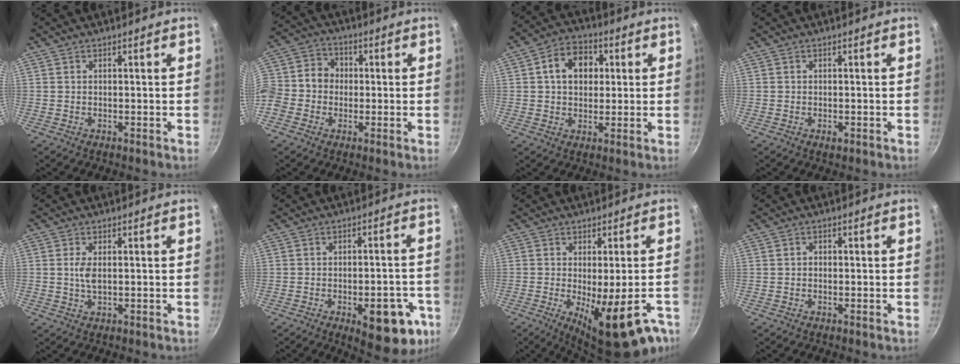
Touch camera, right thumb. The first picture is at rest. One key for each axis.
{"total": 12.3, "fx": -1.3, "fy": 10.9, "fz": 5.7, "tx": -0.103, "ty": 0.038, "tz": -0.041}
{"total": 9.8, "fx": 2.1, "fy": 7.5, "fz": 6.0, "tx": -0.067, "ty": 0.012, "tz": 0.022}
{"total": 1.1, "fx": -0.4, "fy": 0.7, "fz": 0.7, "tx": -0.009, "ty": 0.000, "tz": -0.008}
{"total": 2.9, "fx": 0.3, "fy": 1.4, "fz": 2.5, "tx": -0.049, "ty": -0.001, "tz": 0.007}
{"total": 14.4, "fx": -5.7, "fy": 6.5, "fz": 11.5, "tx": -0.096, "ty": 0.019, "tz": -0.065}
{"total": 16.3, "fx": -7.1, "fy": 4.7, "fz": 14.0, "tx": -0.170, "ty": -0.014, "tz": -0.083}
{"total": 1.0, "fx": -0.1, "fy": 0.9, "fz": 0.4, "tx": -0.005, "ty": 0.005, "tz": -0.003}